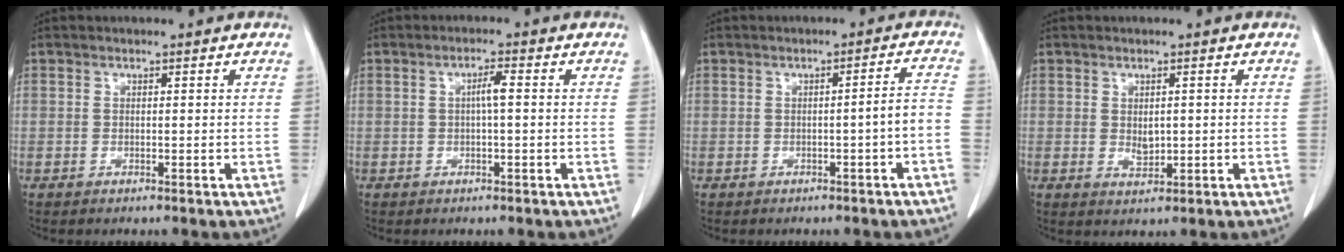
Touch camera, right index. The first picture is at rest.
{"total": 2.3, "force": [0.2, 0.2, 2.3], "torque": [-0.041, 0.003, 0.004]}
{"total": 3.1, "force": [-1.3, -0.4, 2.8], "torque": [-0.034, 0.008, -0.019]}
{"total": 2.2, "force": [0.2, 1.3, 1.8], "torque": [-0.030, -0.007, 0.009]}